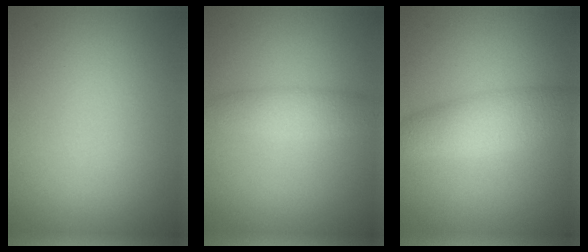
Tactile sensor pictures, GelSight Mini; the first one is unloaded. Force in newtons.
{"total": 2.7, "press": 2.7, "slide": 0.1}
{"total": 4.4, "press": 4.4, "slide": 0.1}